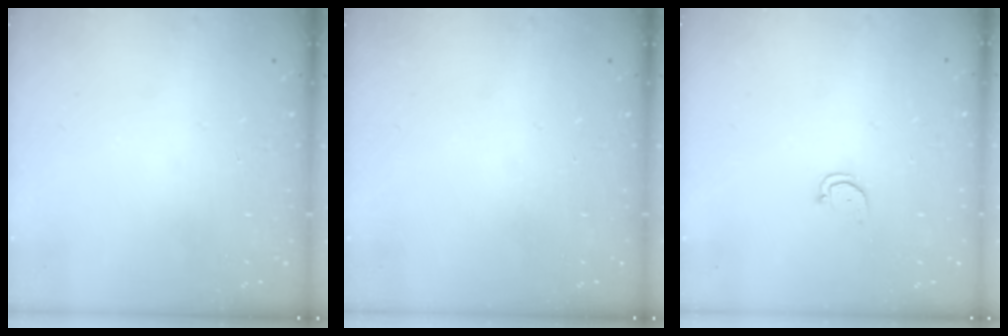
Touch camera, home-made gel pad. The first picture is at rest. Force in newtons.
{"total": 0.0}
{"total": 2.2, "press": 2.2, "slide": 0.2}